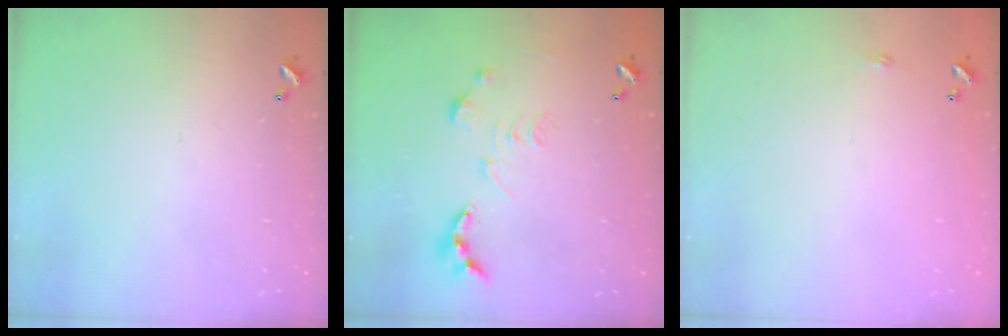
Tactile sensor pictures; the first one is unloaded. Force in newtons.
{"total": 0.0}
{"total": 2.2, "press": 2.1, "slide": 0.4}